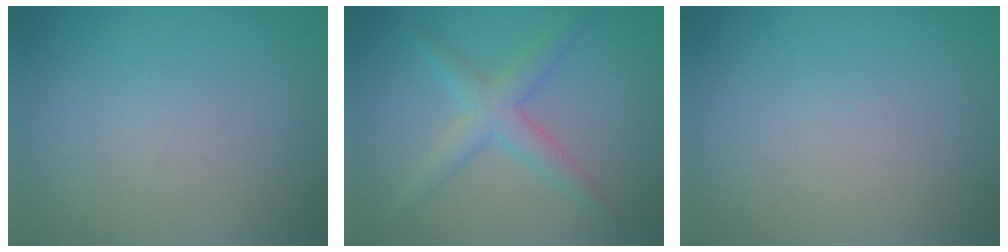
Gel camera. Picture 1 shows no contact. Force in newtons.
{"total": 2.3, "press": 2.3, "slide": 0.1}
{"total": 0.0}